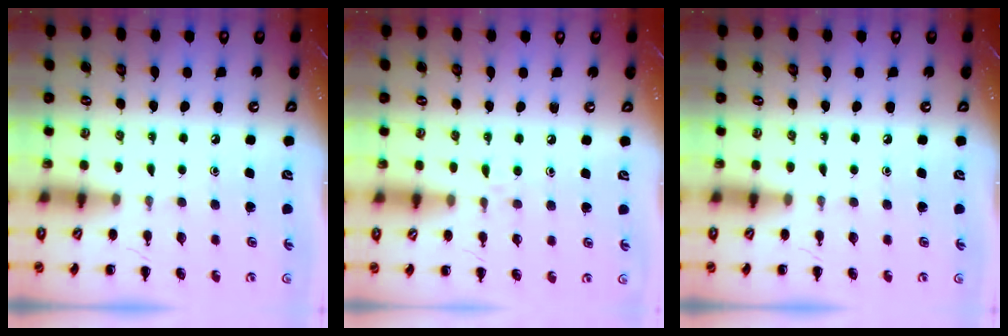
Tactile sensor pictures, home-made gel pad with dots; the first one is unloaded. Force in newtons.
{"total": 4.9, "press": 4.5, "slide": 1.9}
{"total": 0.0}